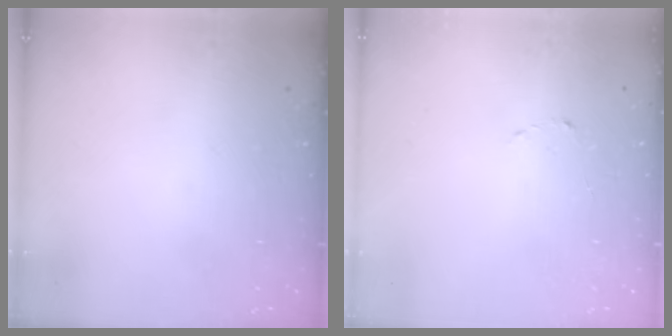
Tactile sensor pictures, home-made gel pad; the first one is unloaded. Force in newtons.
{"total": 1.5, "press": 1.5, "slide": 0.2}